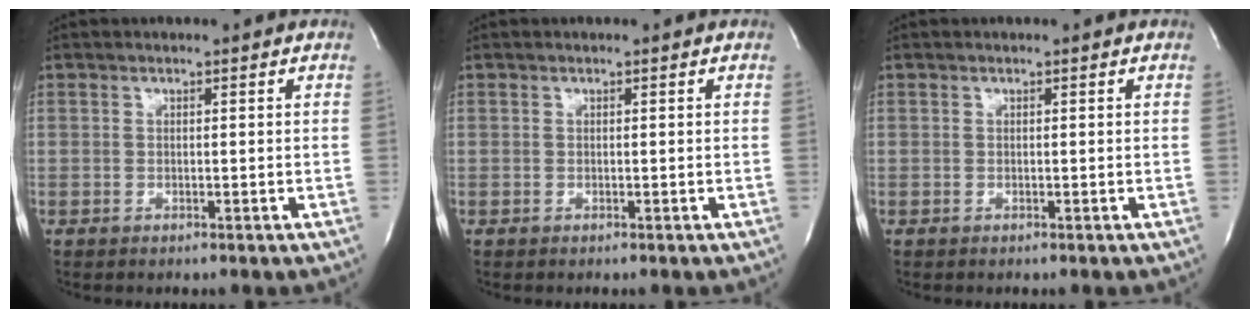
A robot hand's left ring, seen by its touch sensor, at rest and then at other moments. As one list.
[{"total": 0.0}, {"total": 0.0}]